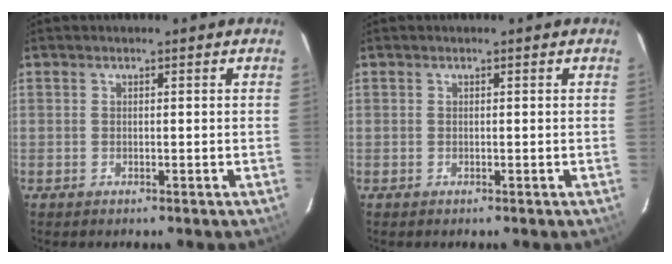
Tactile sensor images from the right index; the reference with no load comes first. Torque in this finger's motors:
{"motor_torque": [-0.01, 0.00, 0.02, 0.00]}